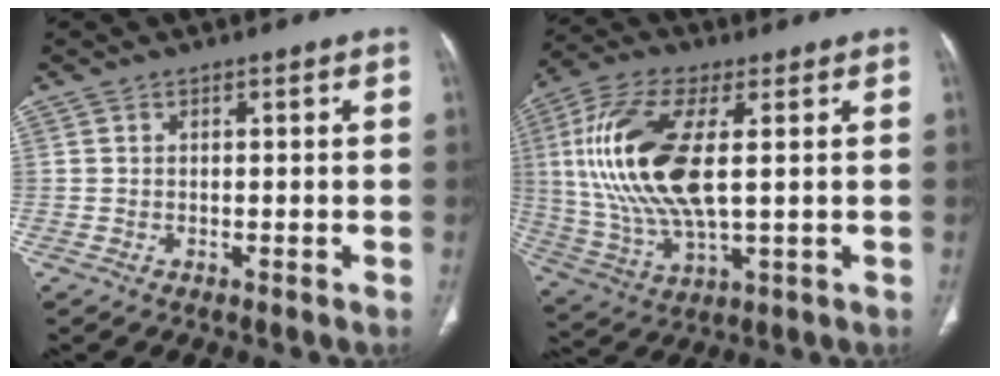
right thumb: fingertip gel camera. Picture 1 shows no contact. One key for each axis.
{"total": 19.2, "fx": 2.7, "fy": 7.8, "fz": 17.3, "tx": -0.377, "ty": -0.007, "tz": 0.055}